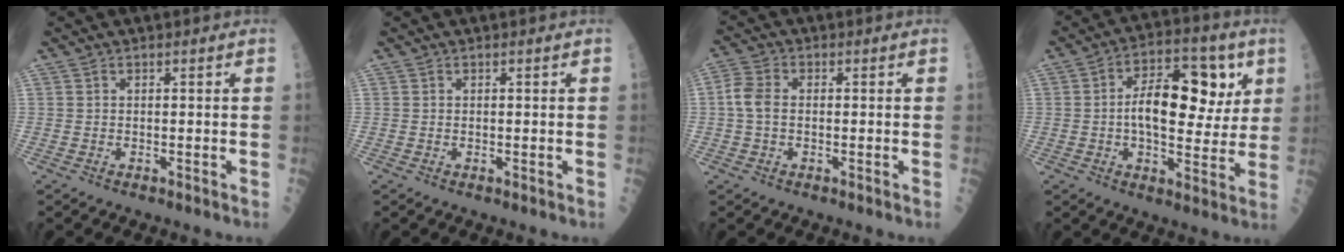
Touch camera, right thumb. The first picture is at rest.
{"total": 0.0}
{"total": 4.7, "force": [-0.1, 3.0, 3.6], "torque": [-0.079, 0.013, -0.010]}
{"total": 15.9, "force": [2.7, 8.5, 13.2], "torque": [-0.165, 0.012, 0.037]}